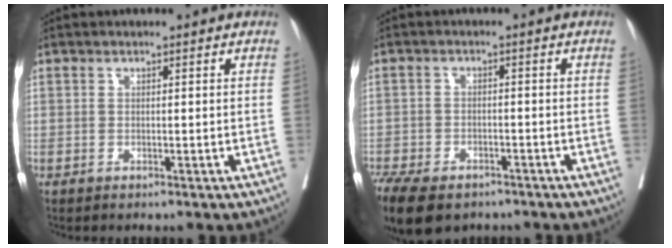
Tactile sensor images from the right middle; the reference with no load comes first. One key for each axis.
{"total": 13.9, "fx": -9.8, "fy": 7.1, "fz": 6.9, "tx": -0.168, "ty": -0.016, "tz": -0.145}